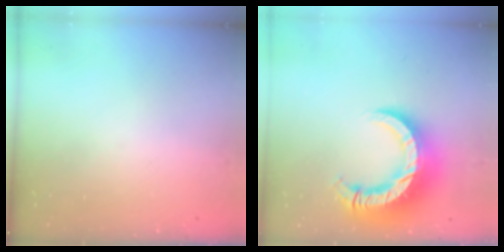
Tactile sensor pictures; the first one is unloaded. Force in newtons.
{"total": 15.7, "press": 15.6, "slide": 1.7}